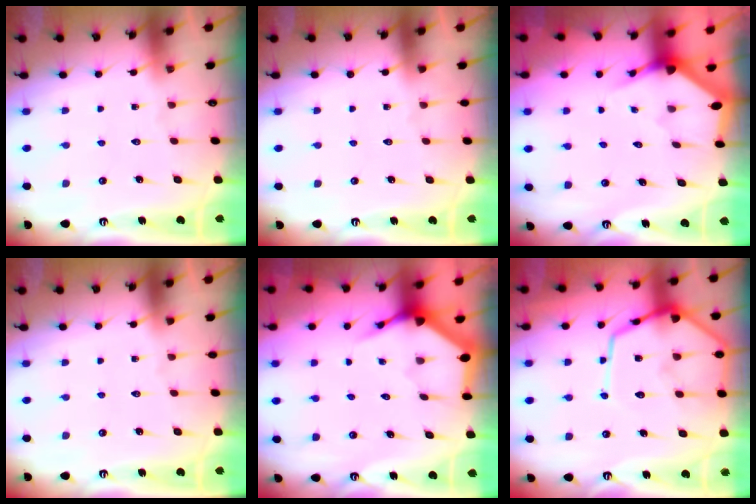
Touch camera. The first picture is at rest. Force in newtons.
{"total": 0.0}
{"total": 2.9, "press": 2.9, "slide": 0.2}
{"total": 0.0}
{"total": 3.7, "press": 3.6, "slide": 0.4}
{"total": 15.2, "press": 15.1, "slide": 1.5}